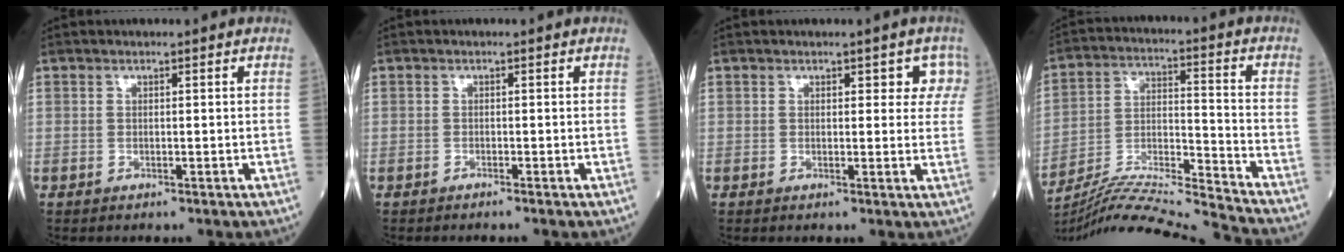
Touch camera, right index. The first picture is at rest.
{"total": 0.7, "force": [-0.6, -0.2, 0.3], "torque": [-0.005, 0.002, -0.012]}
{"total": 3.6, "force": [1.9, 2.2, 2.2], "torque": [0.000, 0.006, 0.015]}
{"total": 16.9, "force": [-16.1, -2.6, 4.4], "torque": [-0.076, 0.010, -0.277]}